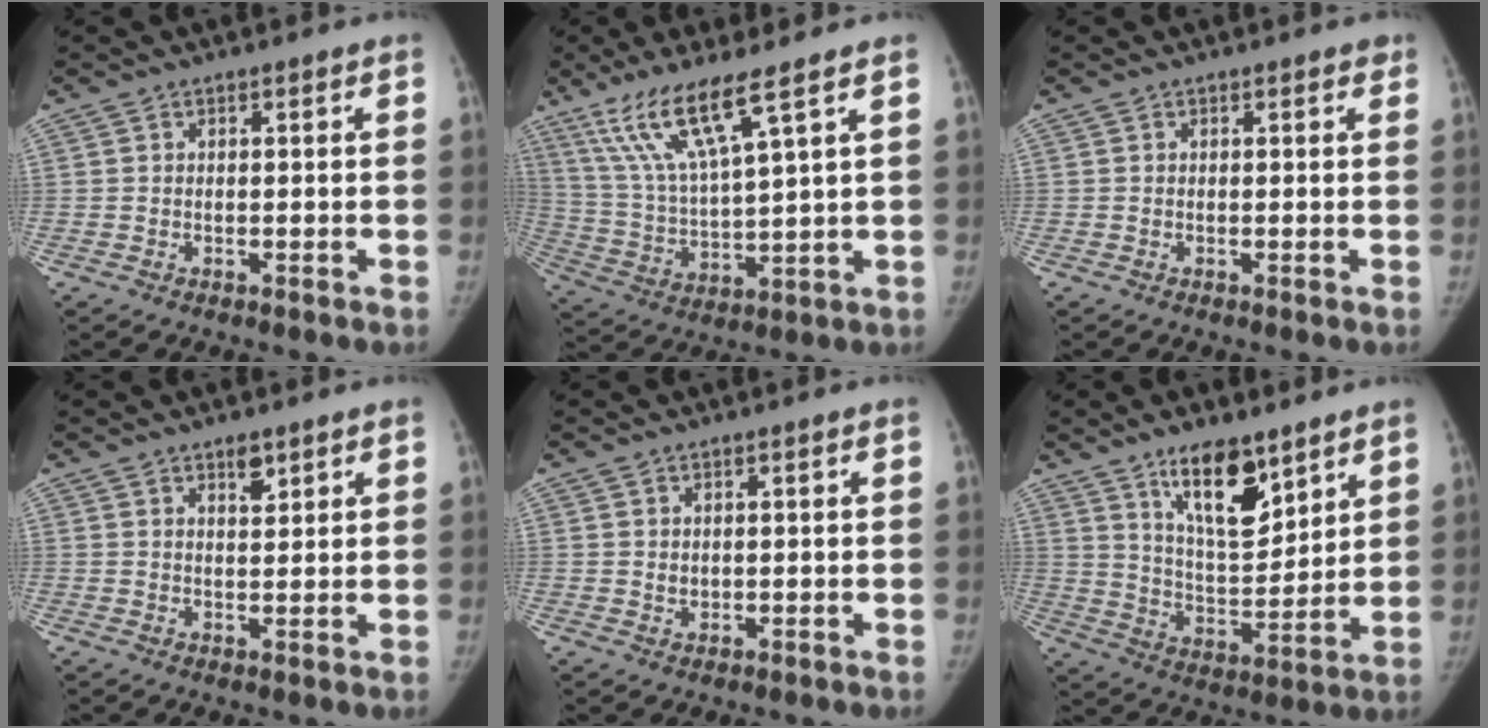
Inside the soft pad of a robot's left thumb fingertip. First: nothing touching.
{"total": 12.6, "force": [8.0, 1.2, 9.7], "torque": [-0.206, -0.036, 0.170]}
{"total": 0.6, "force": [0.4, 0.4, 0.3], "torque": [0.002, -0.001, -0.001]}
{"total": 2.8, "force": [1.9, 1.3, 1.7], "torque": [-0.015, -0.013, 0.031]}
{"total": 1.3, "force": [0.3, 1.1, 0.7], "torque": [-0.006, -0.004, 0.009]}
{"total": 13.3, "force": [8.6, 5.2, 8.8], "torque": [-0.115, -0.062, 0.156]}